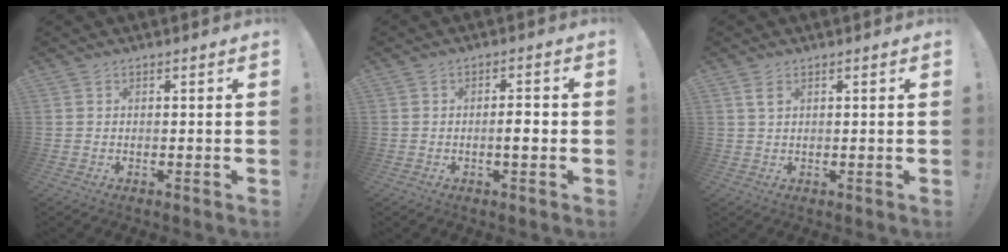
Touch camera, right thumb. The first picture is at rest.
{"total": 3.9, "force": [-1.1, 0.7, 3.7], "torque": [-0.049, 0.000, -0.025]}
{"total": 2.6, "force": [1.3, 1.4, 1.8], "torque": [-0.021, -0.005, 0.021]}